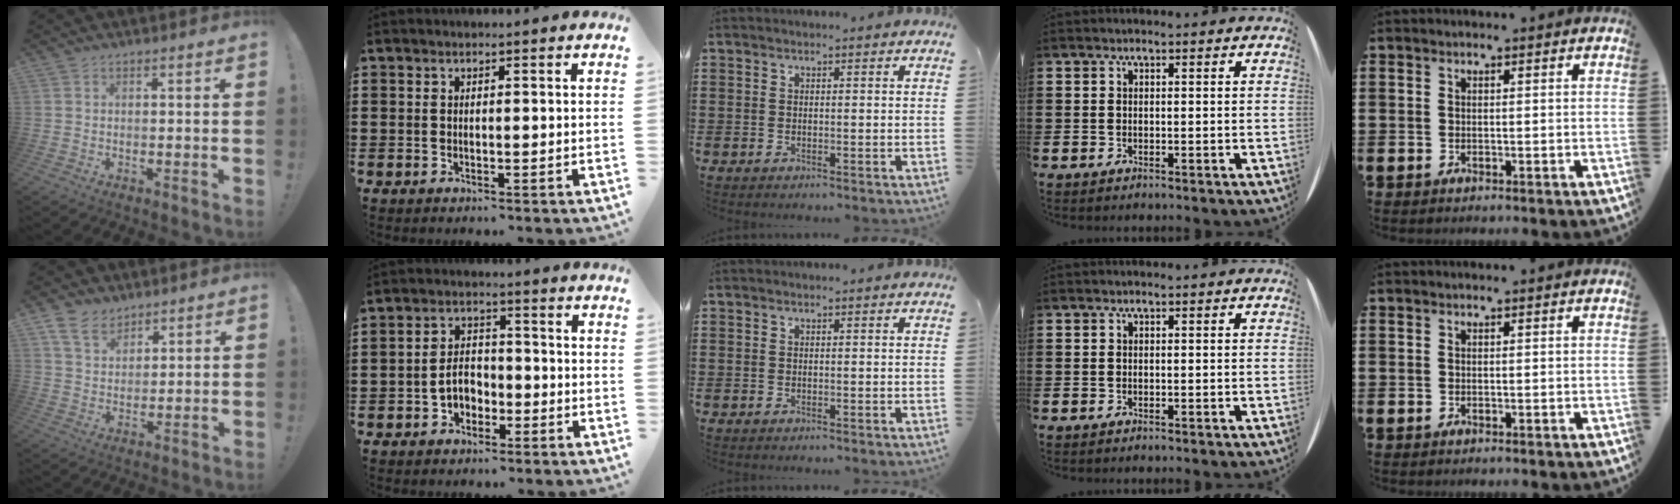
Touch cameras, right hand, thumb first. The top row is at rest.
{"thumb": {"total": 7.9, "force": [5.8, 4.7, 2.6], "torque": [-0.055, -0.028, 0.116]}, "index": {"total": 4.0, "force": [-1.7, 2.7, 2.5], "torque": [-0.058, 0.001, -0.034]}}